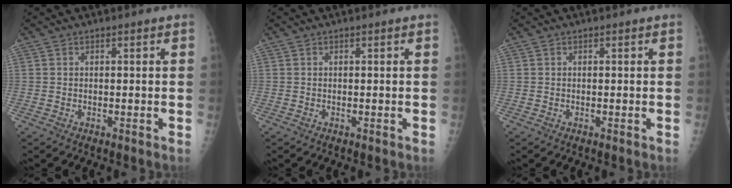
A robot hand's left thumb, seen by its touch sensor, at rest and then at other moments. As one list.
[{"total": 0.0}, {"total": 0.0}]